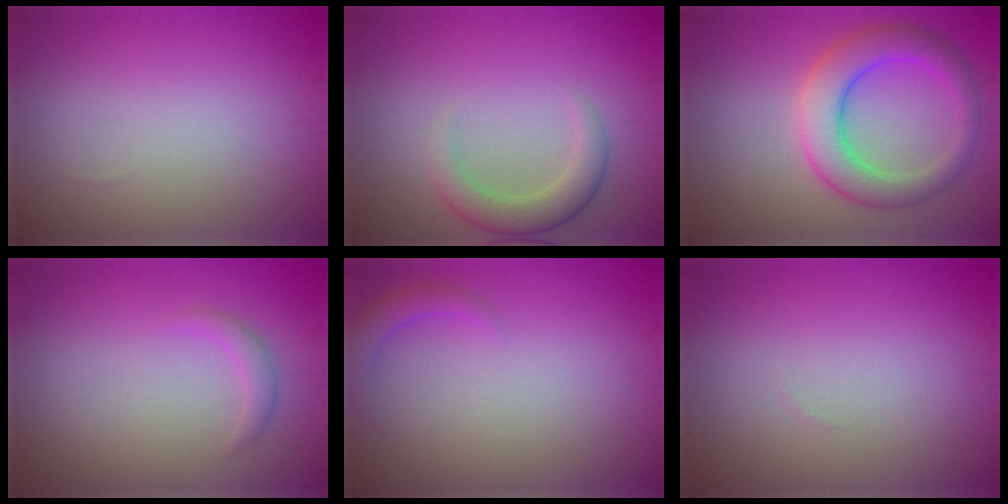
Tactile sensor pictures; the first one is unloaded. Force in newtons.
{"total": 3.1, "press": 3.1, "slide": 0.1}
{"total": 5.9, "press": 5.9, "slide": 0.1}
{"total": 1.2, "press": 1.2, "slide": 0.0}
{"total": 1.8, "press": 1.8, "slide": 0.1}
{"total": 0.0}